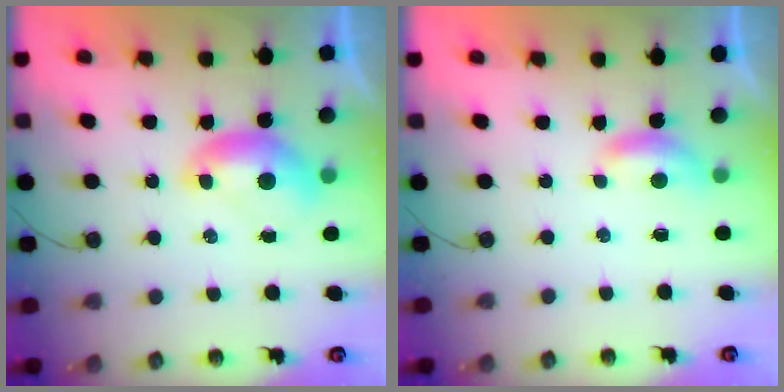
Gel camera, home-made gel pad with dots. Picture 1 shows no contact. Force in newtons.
{"total": 1.5, "press": 1.4, "slide": 0.4}